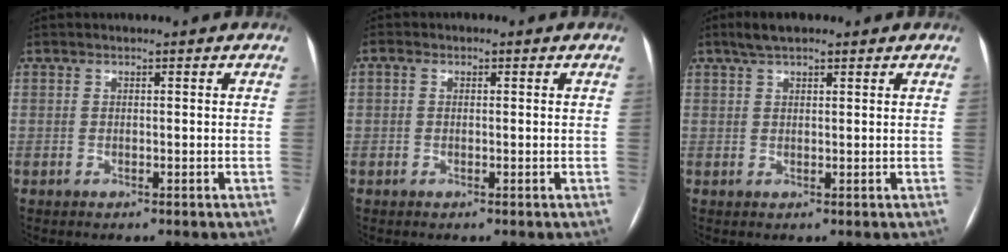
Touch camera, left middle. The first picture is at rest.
{"total": 1.0, "force": [0.1, 0.7, 0.6], "torque": [-0.015, 0.007, -0.002]}
{"total": 4.2, "force": [3.0, 1.3, 2.7], "torque": [-0.056, 0.021, 0.051]}